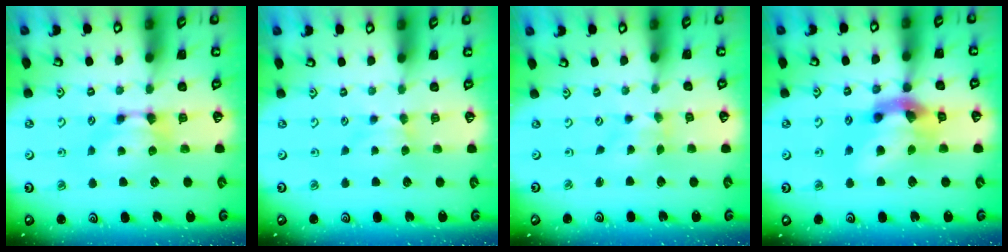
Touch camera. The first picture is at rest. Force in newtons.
{"total": 1.8, "press": 1.8, "slide": 0.4}
{"total": 2.6, "press": 2.4, "slide": 0.8}
{"total": 8.8, "press": 8.4, "slide": 2.7}